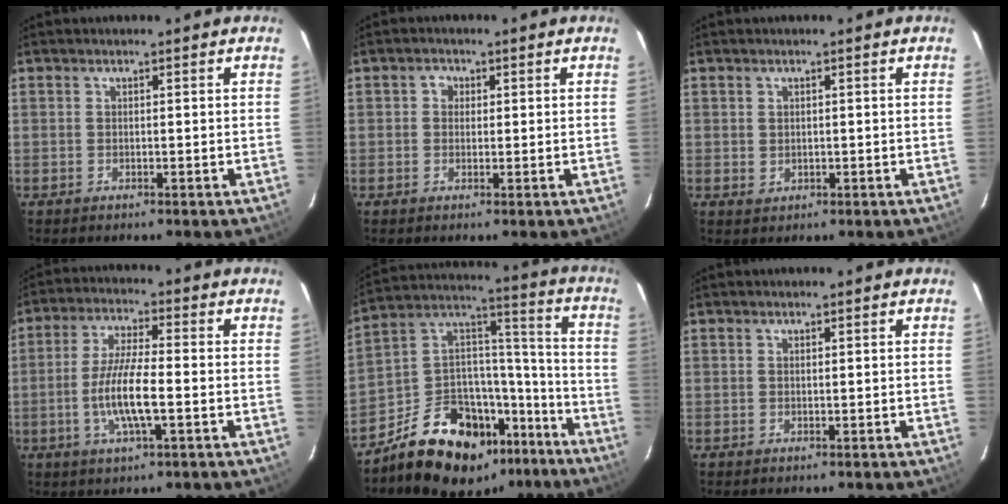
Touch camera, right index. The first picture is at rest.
{"total": 1.8, "force": [0.2, 1.7, 0.5], "torque": [-0.006, 0.008, 0.000]}
{"total": 1.3, "force": [0.3, 1.1, 0.4], "torque": [-0.006, 0.003, 0.008]}
{"total": 9.3, "force": [-2.4, 1.7, 8.8], "torque": [-0.176, -0.002, -0.048]}
{"total": 24.7, "force": [-16.0, 13.8, 12.8], "torque": [-0.235, 0.073, -0.220]}
{"total": 0.0}